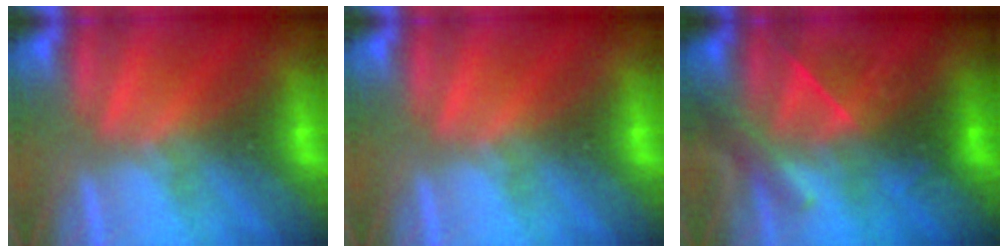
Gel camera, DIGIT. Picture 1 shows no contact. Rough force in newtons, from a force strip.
{"total": 0.0}
{"total": 2.8}